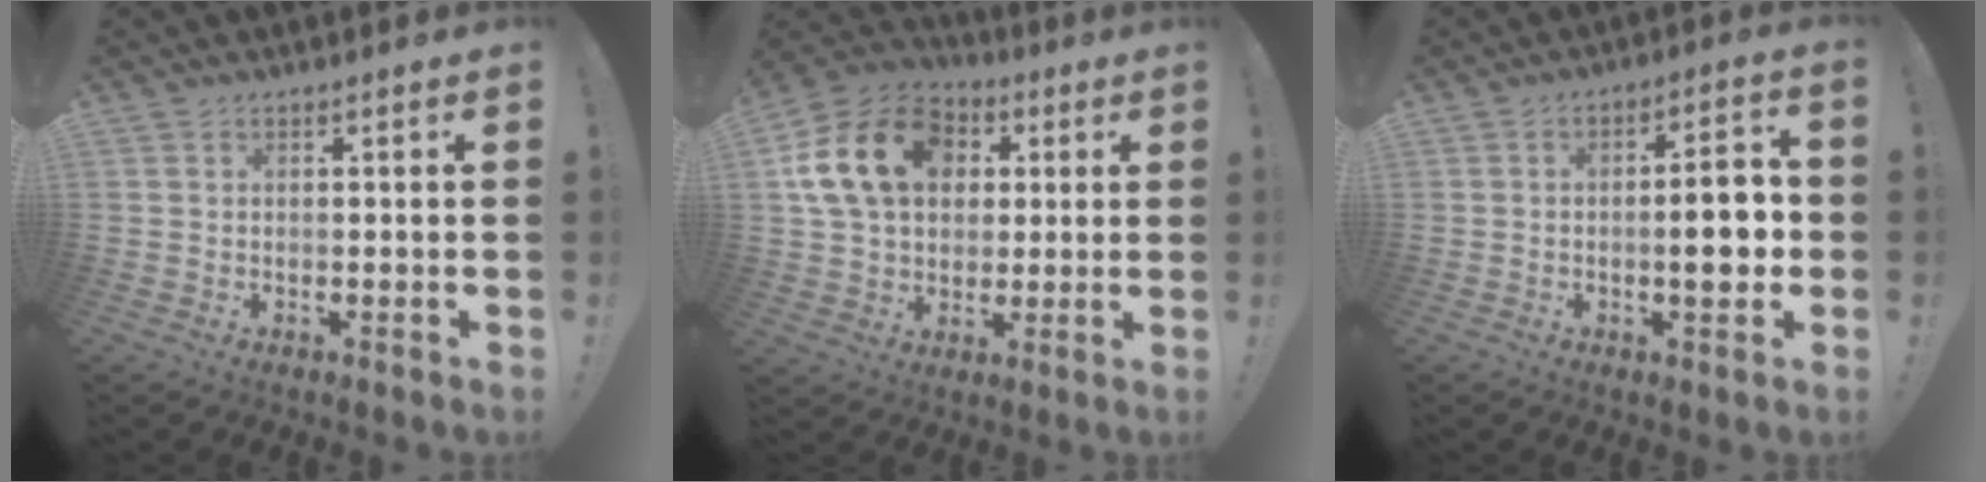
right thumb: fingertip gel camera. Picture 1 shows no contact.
{"total": 19.6, "force": [5.4, 14.4, 12.1], "torque": [-0.201, 0.004, 0.103]}
{"total": 9.3, "force": [-1.1, 2.8, 8.8], "torque": [-0.112, 0.000, -0.022]}